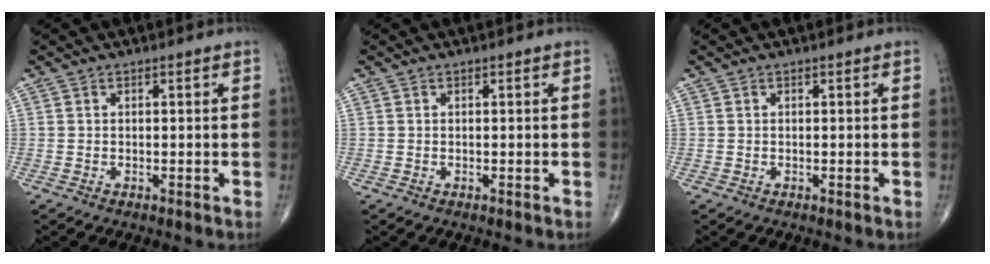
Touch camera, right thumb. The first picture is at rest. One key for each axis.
{"total": 0.0}
{"total": 0.0}